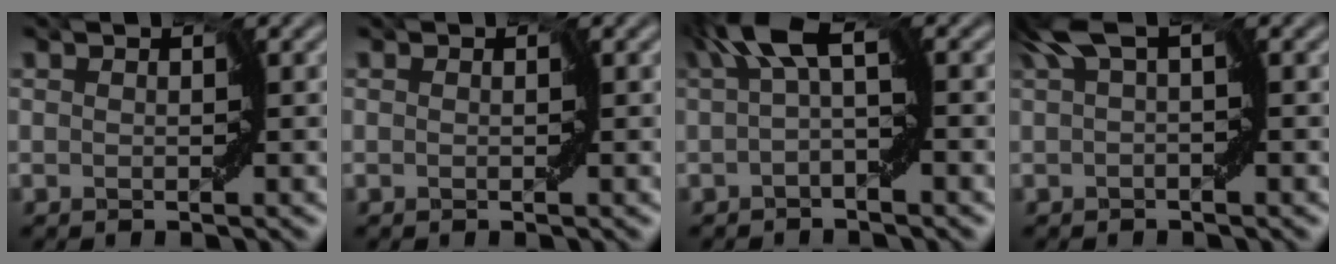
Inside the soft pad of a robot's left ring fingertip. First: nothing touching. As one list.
[{"total": 0.0}, {"total": 5.1, "force": [1.2, 1.3, 4.8], "torque": [-0.083, 0.021, 0.004]}, {"total": 3.3, "force": [1.3, 0.6, 3.0], "torque": [-0.059, 0.010, 0.013]}]